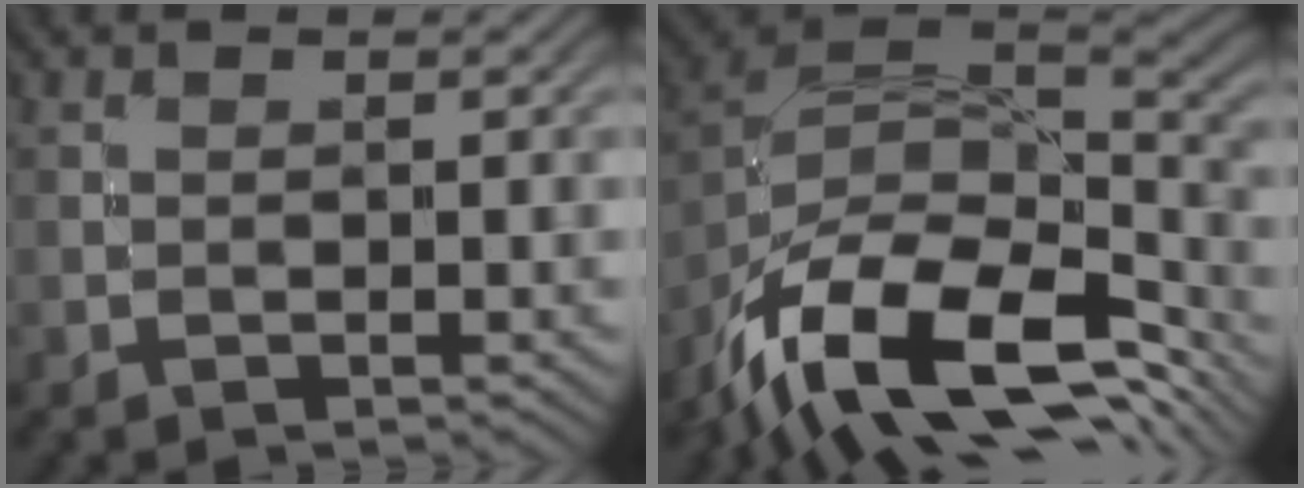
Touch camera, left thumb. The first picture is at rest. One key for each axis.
{"total": 17.1, "fx": -9.2, "fy": 8.5, "fz": 11.7, "tx": -0.265, "ty": -0.022, "tz": -0.156}